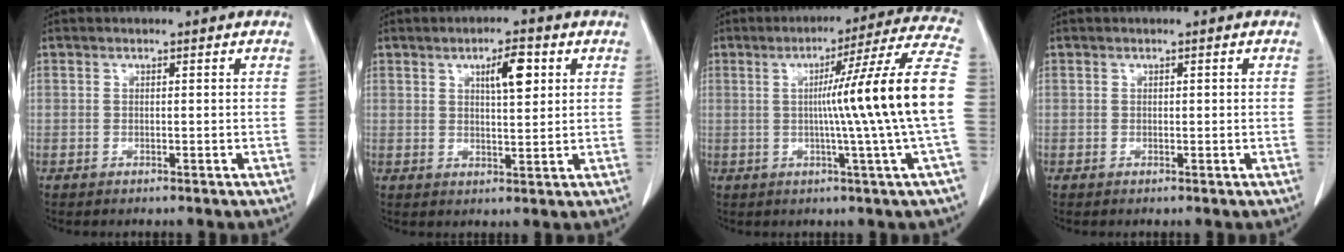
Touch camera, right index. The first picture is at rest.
{"total": 5.4, "force": [2.2, 1.4, 4.8], "torque": [-0.079, 0.004, 0.037]}
{"total": 17.1, "force": [-0.4, -3.1, 16.8], "torque": [-0.221, 0.003, -0.018]}
{"total": 0.5, "force": [0.1, 0.2, 0.5], "torque": [-0.005, 0.002, 0.003]}